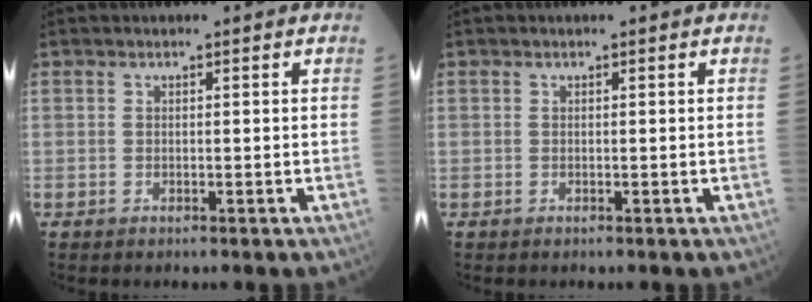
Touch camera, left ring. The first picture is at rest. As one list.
[{"total": 0.0}]